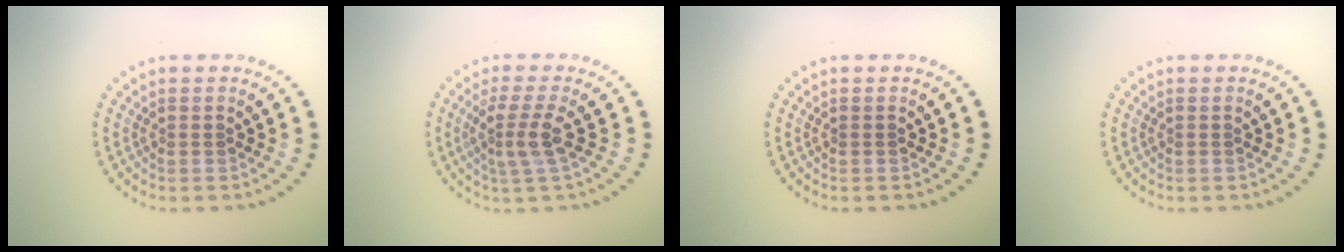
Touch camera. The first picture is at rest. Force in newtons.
{"total": 2.8, "press": 2.2, "slide": 1.7}
{"total": 0.0}
{"total": 0.0}